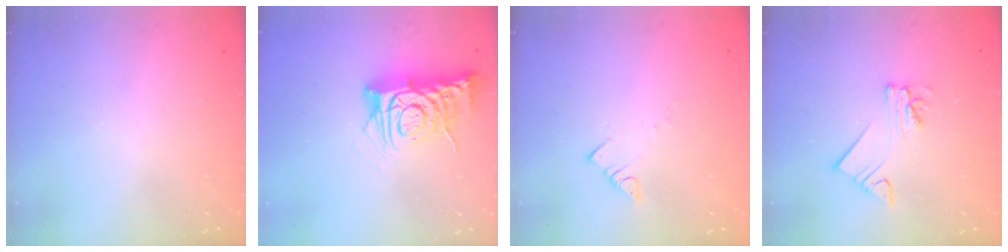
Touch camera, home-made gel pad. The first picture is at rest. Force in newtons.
{"total": 12.0, "press": 11.9, "slide": 1.2}
{"total": 3.4, "press": 3.4, "slide": 0.3}
{"total": 5.4, "press": 5.4, "slide": 0.6}